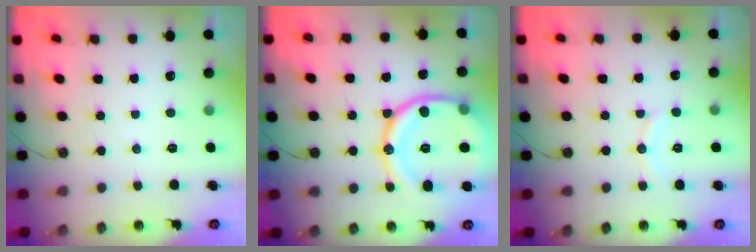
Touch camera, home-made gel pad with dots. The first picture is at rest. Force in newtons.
{"total": 21.9, "press": 21.7, "slide": 2.5}
{"total": 6.4, "press": 6.4, "slide": 0.6}